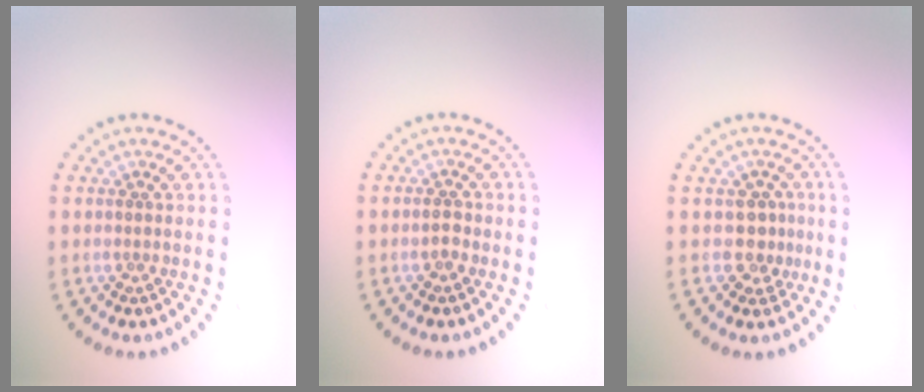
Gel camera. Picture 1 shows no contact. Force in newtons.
{"total": 1.1, "press": 1.0, "slide": 0.3}
{"total": 2.1, "press": 1.6, "slide": 1.4}